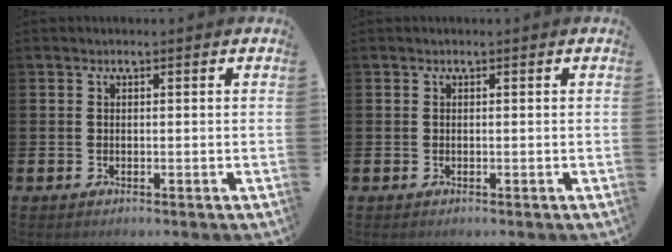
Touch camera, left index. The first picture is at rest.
{"total": 0.0}